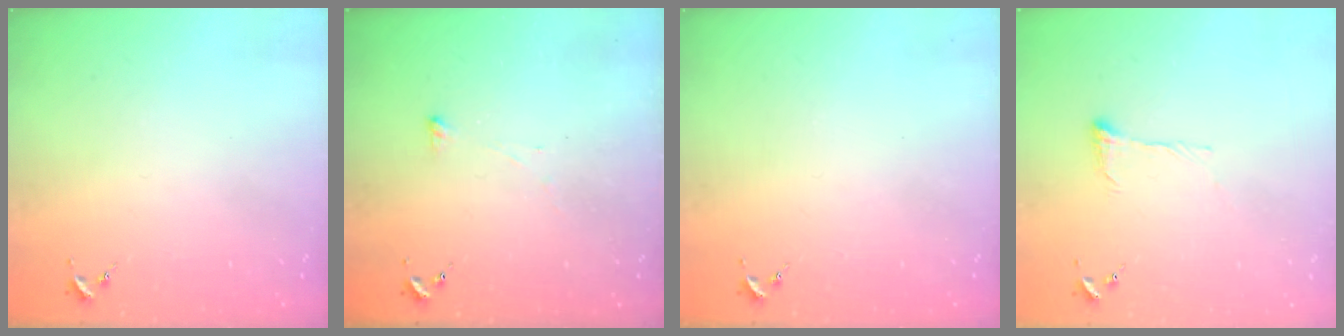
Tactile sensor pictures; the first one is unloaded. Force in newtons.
{"total": 2.9, "press": 2.9, "slide": 0.3}
{"total": 0.0}
{"total": 8.7, "press": 8.7, "slide": 0.3}